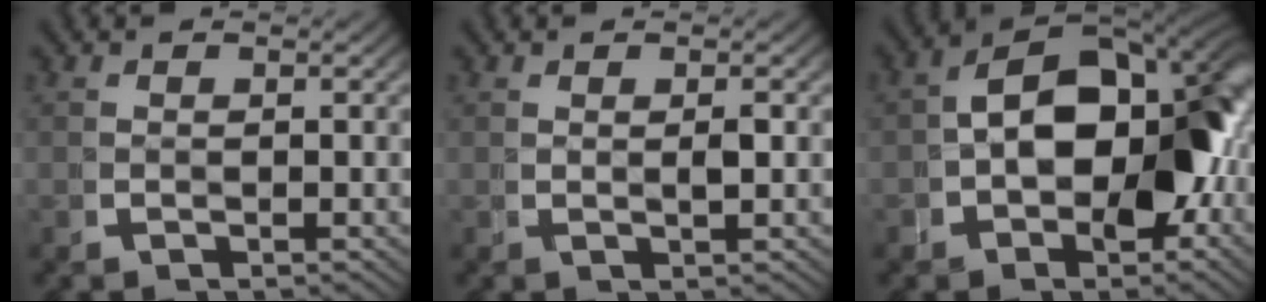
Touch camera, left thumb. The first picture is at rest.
{"total": 0.6, "force": [0.4, -0.1, 0.4], "torque": [-0.005, 0.009, 0.006]}
{"total": 13.7, "force": [-0.2, 8.8, 10.5], "torque": [-0.144, -0.005, -0.008]}